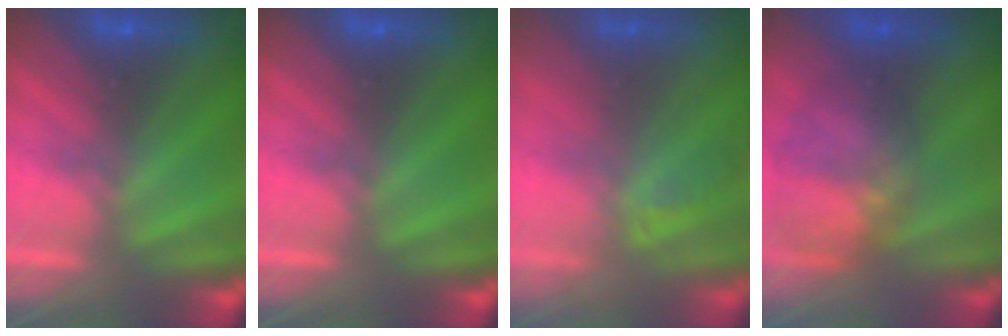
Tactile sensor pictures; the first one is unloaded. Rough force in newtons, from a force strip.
{"total": 0.0}
{"total": 1.1}
{"total": 9.3}